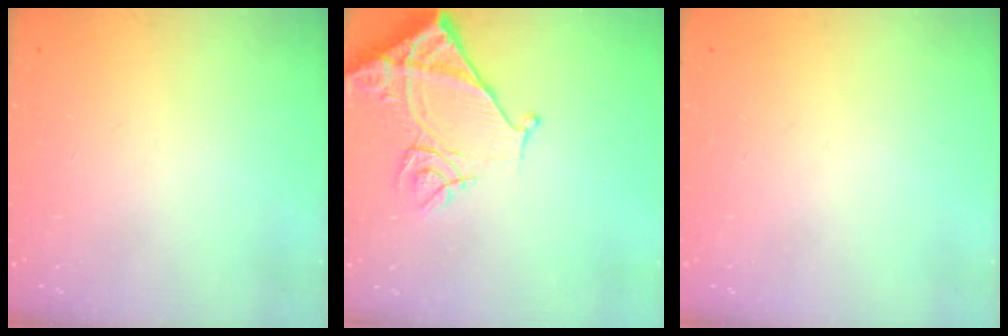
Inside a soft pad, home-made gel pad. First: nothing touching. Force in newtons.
{"total": 12.4, "press": 12.3, "slide": 1.6}
{"total": 0.0}